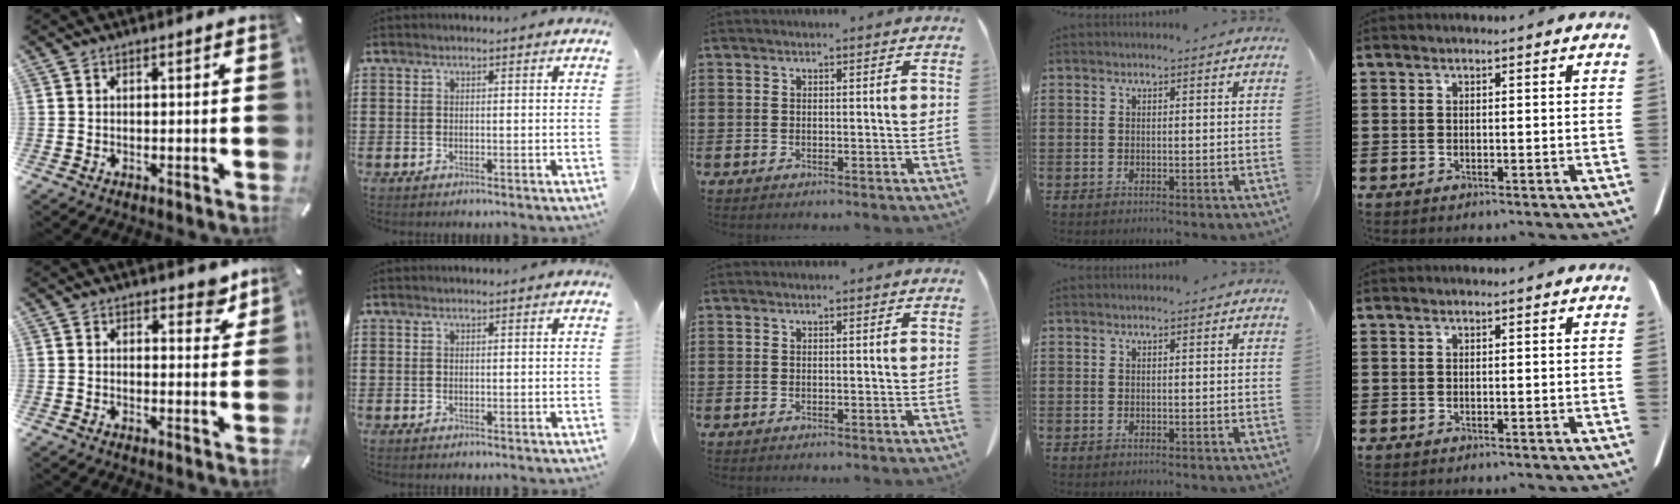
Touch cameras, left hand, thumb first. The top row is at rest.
{"thumb": {"total": 4.6, "force": [3.3, 2.7, 1.7], "torque": [-0.001, -0.016, 0.053]}}